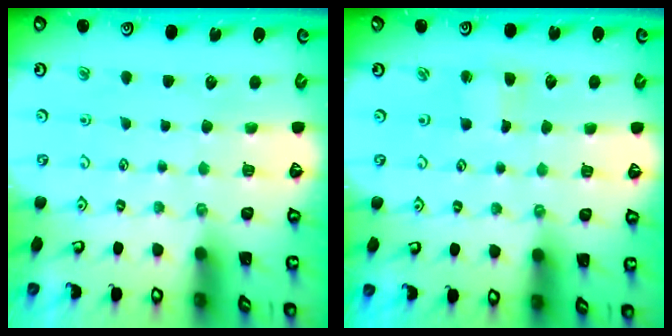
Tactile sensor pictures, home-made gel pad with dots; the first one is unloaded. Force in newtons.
{"total": 1.9, "press": 1.9, "slide": 0.3}